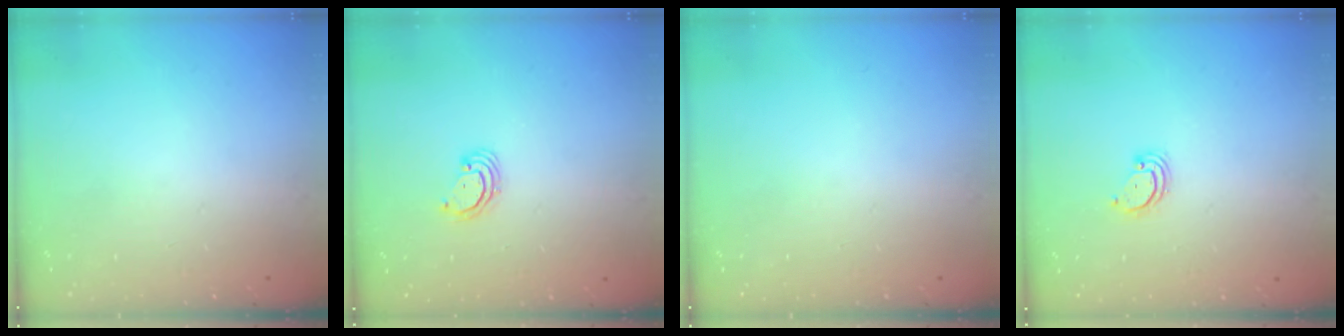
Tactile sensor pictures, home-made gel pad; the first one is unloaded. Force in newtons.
{"total": 2.4, "press": 2.4, "slide": 0.2}
{"total": 0.0}
{"total": 2.3, "press": 2.3, "slide": 0.2}